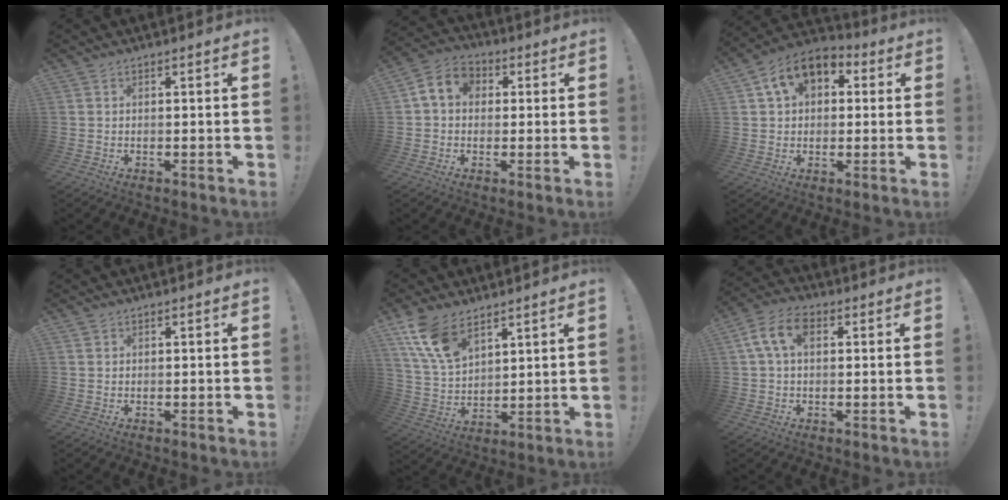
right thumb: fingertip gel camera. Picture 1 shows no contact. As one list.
[{"total": 8.0, "force": [1.6, 6.4, 4.6], "torque": [-0.071, 0.011, 0.035]}, {"total": 11.2, "force": [4.9, 7.9, 6.3], "torque": [-0.099, -0.009, 0.094]}, {"total": 0.7, "force": [0.5, 0.4, 0.2], "torque": [-0.006, 0.002, 0.011]}, {"total": 13.0, "force": [8.5, 6.9, 7.1], "torque": [-0.146, -0.038, 0.165]}, {"total": 9.2, "force": [2.4, 5.7, 6.8], "torque": [-0.133, 0.010, 0.044]}]